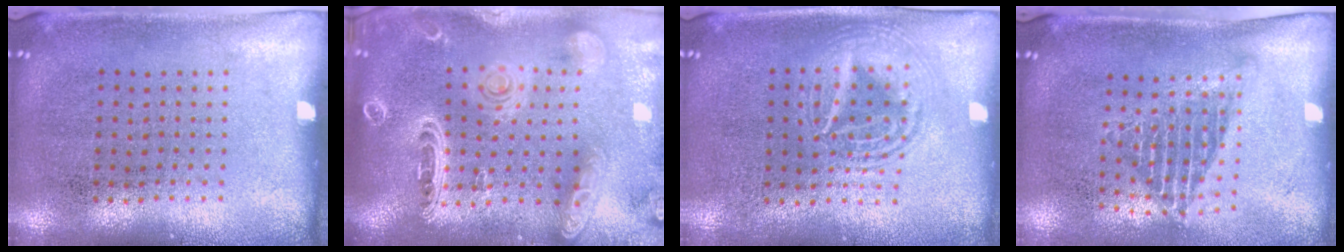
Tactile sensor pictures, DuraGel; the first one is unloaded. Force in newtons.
{"total": 3.0, "press": 2.5, "slide": 1.6}
{"total": 2.9, "press": 2.9, "slide": 0.3}
{"total": 1.4, "press": 1.1, "slide": 0.9}